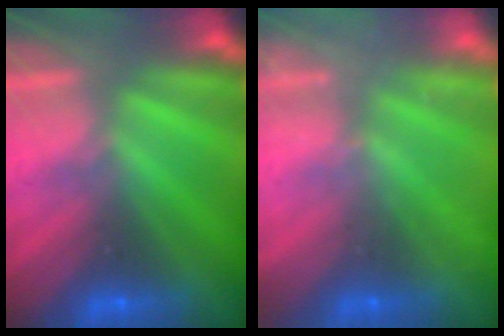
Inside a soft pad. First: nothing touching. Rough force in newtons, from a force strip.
{"total": 2.4}